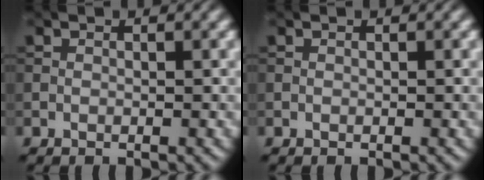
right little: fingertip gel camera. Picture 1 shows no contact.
{"total": 0.0}